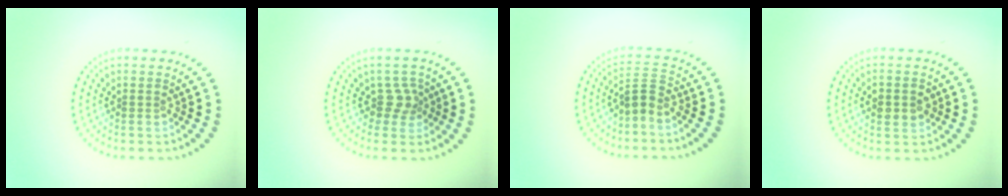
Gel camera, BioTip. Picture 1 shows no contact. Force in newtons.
{"total": 2.0, "press": 1.4, "slide": 1.4}
{"total": 2.3, "press": 1.6, "slide": 1.6}
{"total": 2.9, "press": 2.9, "slide": 0.1}